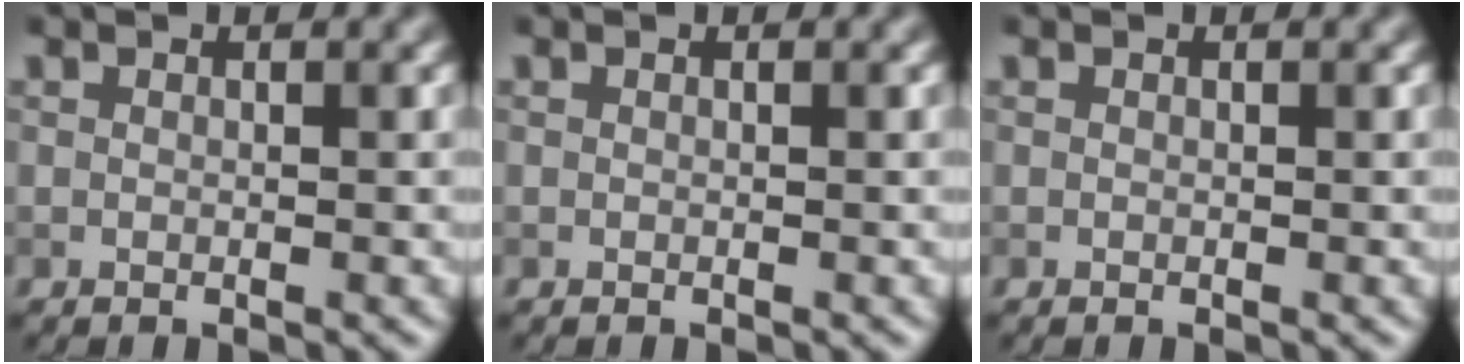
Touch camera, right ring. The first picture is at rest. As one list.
[{"total": 0.0}, {"total": 0.0}]